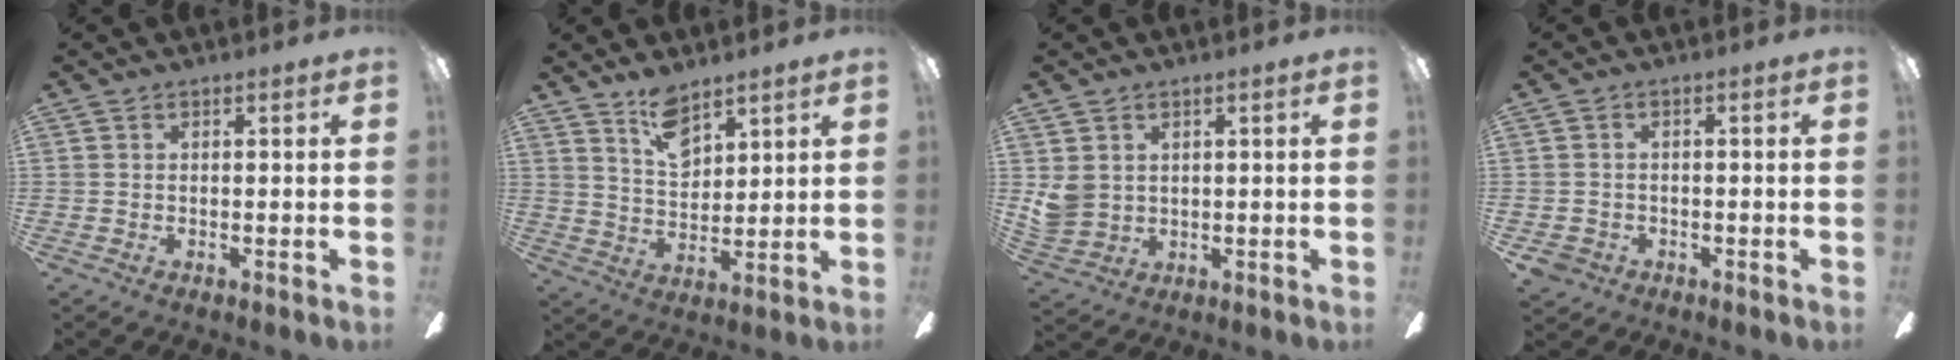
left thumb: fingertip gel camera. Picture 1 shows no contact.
{"total": 8.8, "force": [6.7, 4.1, 3.9], "torque": [-0.064, -0.034, 0.121]}
{"total": 4.8, "force": [1.8, 4.1, 1.6], "torque": [-0.031, 0.002, 0.040]}
{"total": 2.8, "force": [-1.5, 2.2, 0.8], "torque": [-0.027, 0.003, -0.032]}